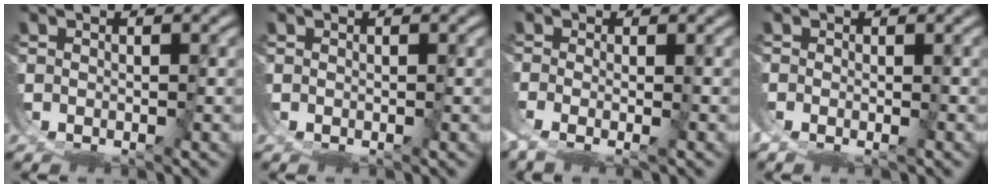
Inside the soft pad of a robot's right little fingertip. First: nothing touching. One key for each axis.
{"total": 0.0}
{"total": 3.1, "fx": -1.3, "fy": 0.7, "fz": 2.7, "tx": -0.056, "ty": -0.016, "tz": -0.008}
{"total": 2.1, "fx": -0.9, "fy": 1.6, "fz": 1.0, "tx": -0.023, "ty": -0.002, "tz": -0.017}